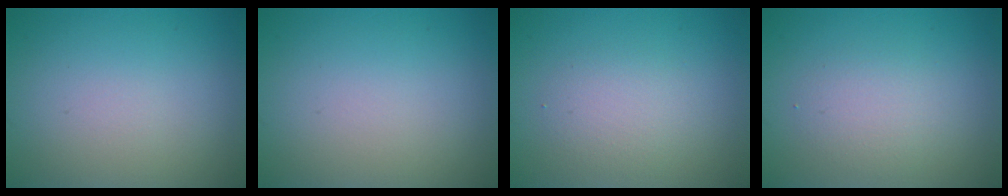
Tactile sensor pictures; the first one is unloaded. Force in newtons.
{"total": 0.0}
{"total": 2.2, "press": 2.2, "slide": 0.1}
{"total": 2.2, "press": 2.2, "slide": 0.1}